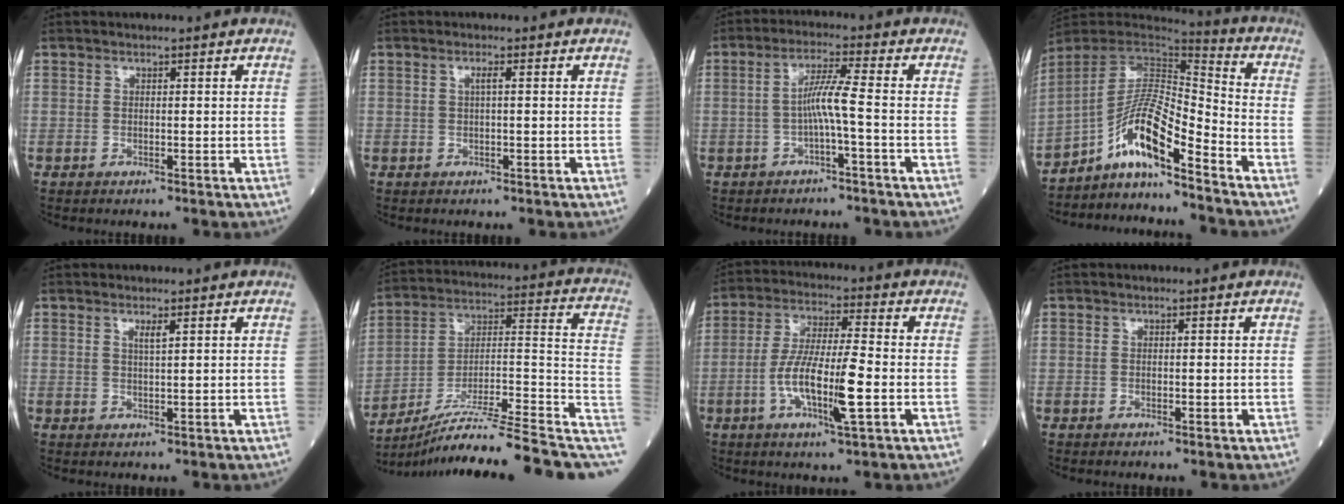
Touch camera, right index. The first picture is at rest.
{"total": 0.9, "force": [0.2, 0.0, 0.9], "torque": [-0.018, 0.003, 0.002]}
{"total": 4.6, "force": [-1.2, -0.6, 4.4], "torque": [-0.086, 0.012, -0.021]}
{"total": 12.0, "force": [-8.4, 0.9, 8.5], "torque": [-0.154, 0.019, -0.151]}
{"total": 1.3, "force": [0.7, -0.1, 1.1], "torque": [-0.021, -0.004, 0.012]}
{"total": 23.0, "force": [-18.2, -0.3, 14.0], "torque": [-0.167, 0.017, -0.291]}
{"total": 10.9, "force": [-2.9, 1.1, 10.5], "torque": [-0.200, -0.005, -0.058]}
{"total": 0.0}